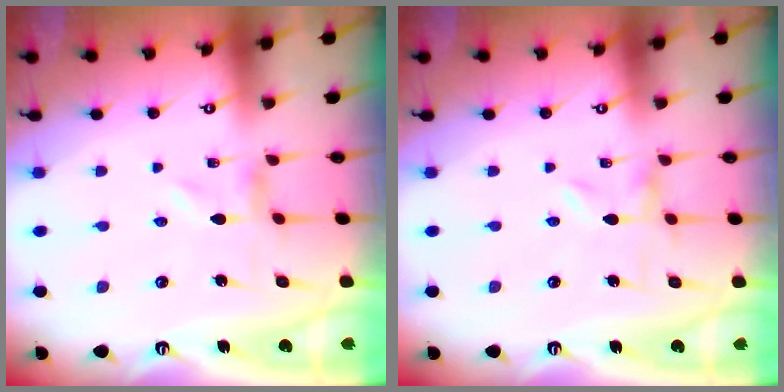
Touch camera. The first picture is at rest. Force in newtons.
{"total": 0.0}